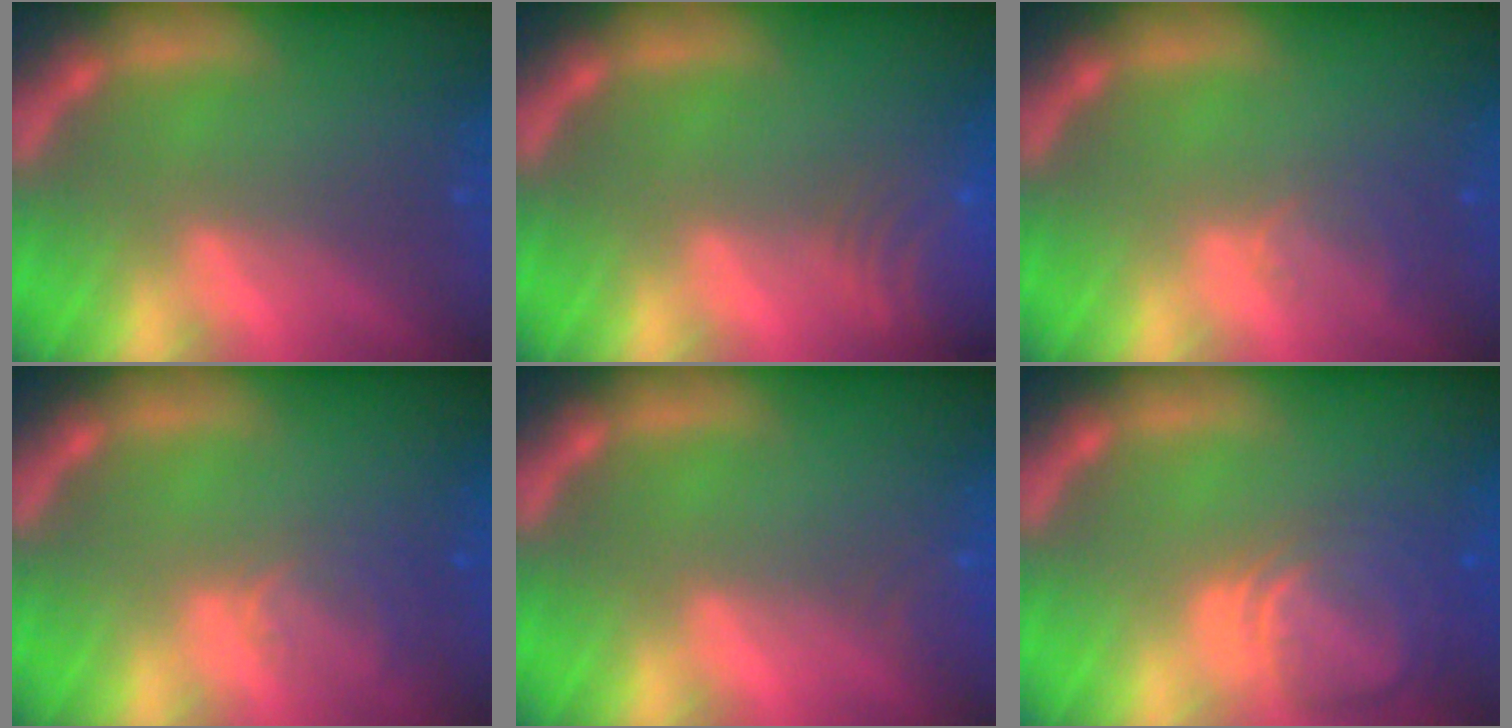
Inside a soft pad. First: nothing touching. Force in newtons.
{"total": 7.0}
{"total": 2.0}
{"total": 2.5}
{"total": 1.4}
{"total": 6.5}